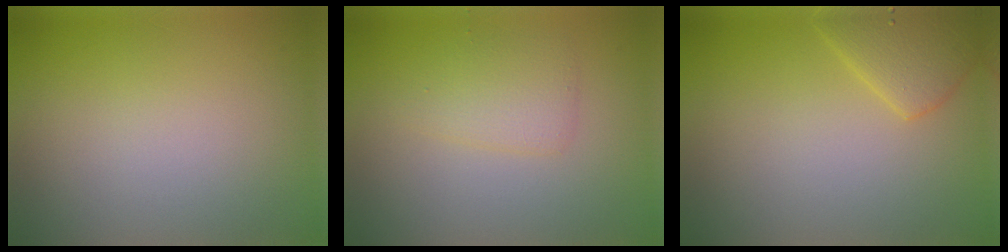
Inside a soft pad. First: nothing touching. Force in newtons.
{"total": 2.2, "press": 2.2, "slide": 0.0}
{"total": 3.1, "press": 3.1, "slide": 0.3}